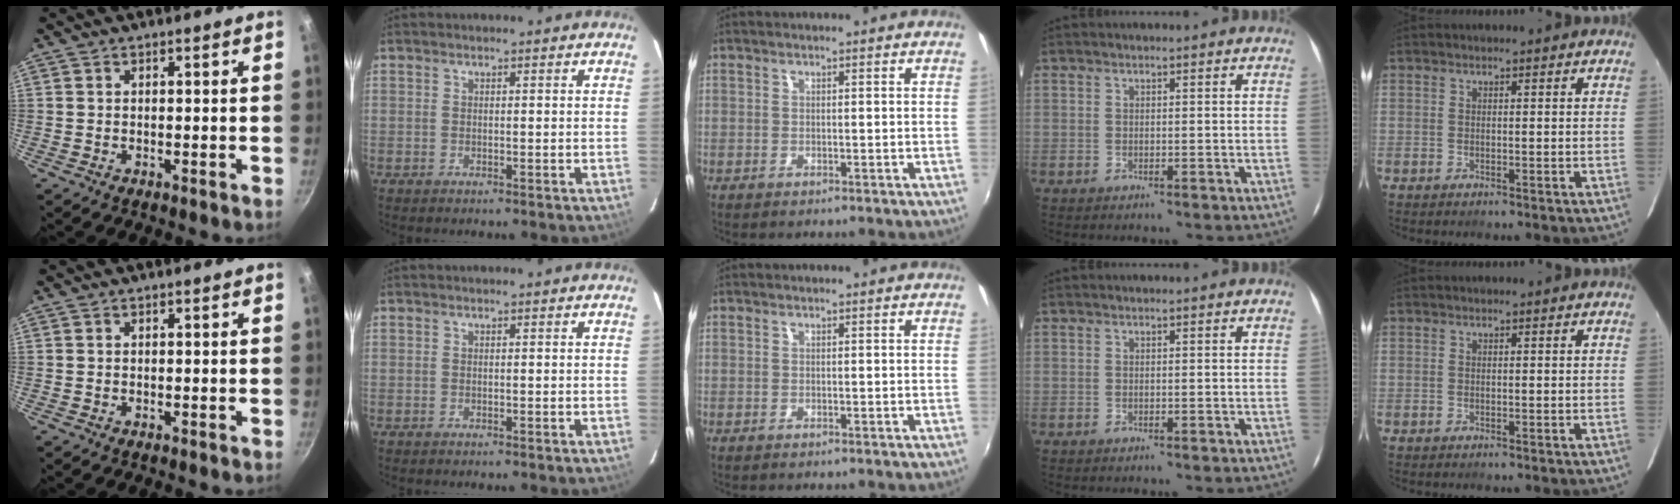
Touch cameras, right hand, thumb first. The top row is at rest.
{}